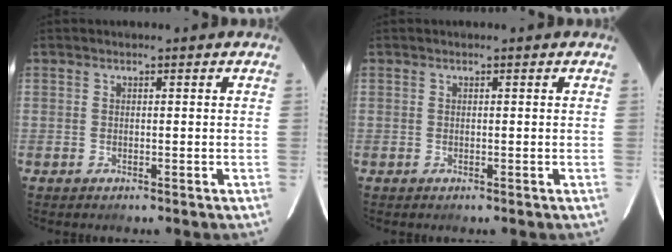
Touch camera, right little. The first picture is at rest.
{"total": 0.0}